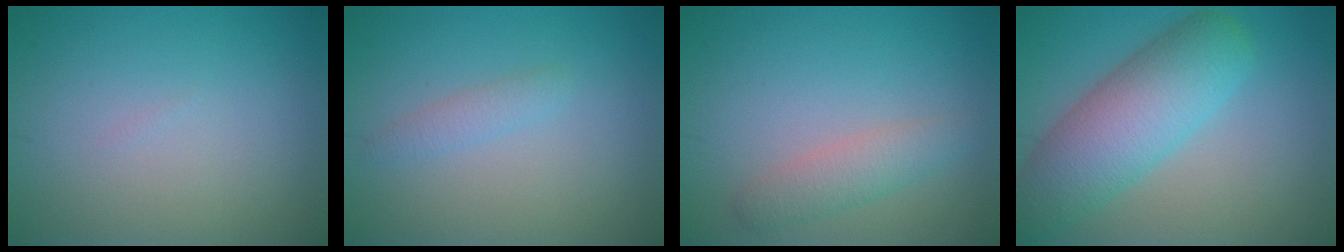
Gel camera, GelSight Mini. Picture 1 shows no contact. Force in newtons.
{"total": 1.3, "press": 1.3, "slide": 0.0}
{"total": 2.4, "press": 2.3, "slide": 0.1}
{"total": 7.7, "press": 7.7, "slide": 0.3}